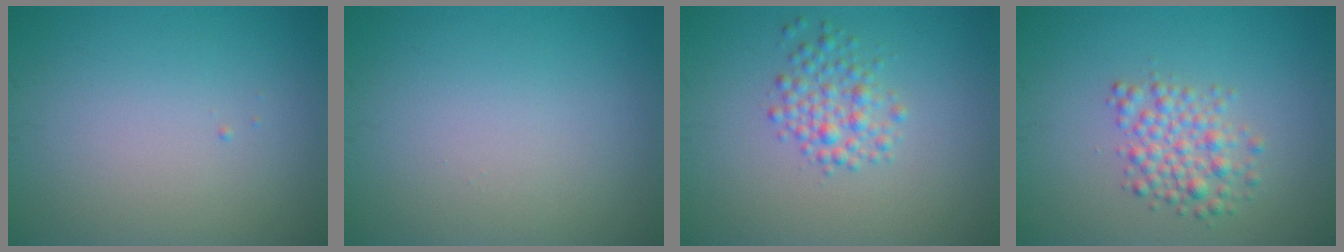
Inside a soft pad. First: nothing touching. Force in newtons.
{"total": 0.0}
{"total": 2.6, "press": 2.6, "slide": 0.0}
{"total": 3.2, "press": 3.2, "slide": 0.1}